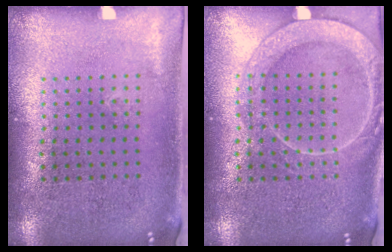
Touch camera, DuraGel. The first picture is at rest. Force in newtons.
{"total": 3.0, "press": 2.9, "slide": 0.5}